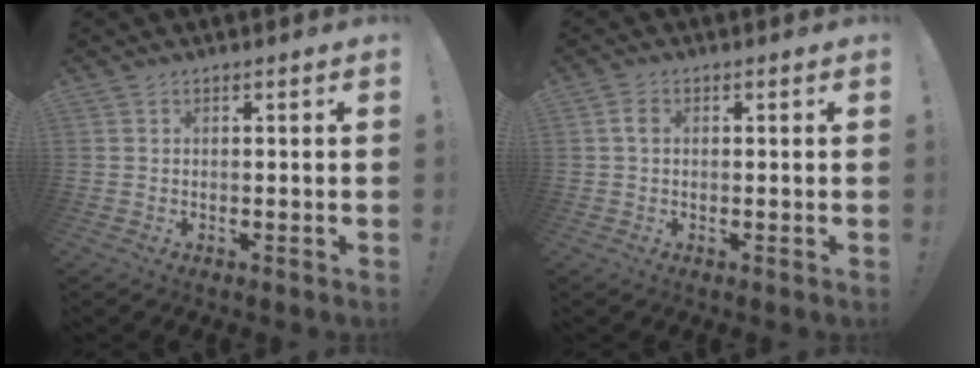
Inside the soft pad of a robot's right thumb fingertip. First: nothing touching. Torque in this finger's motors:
{"motor_torque": [0.19, -0.71, 0.15, -0.29, 0.00]}